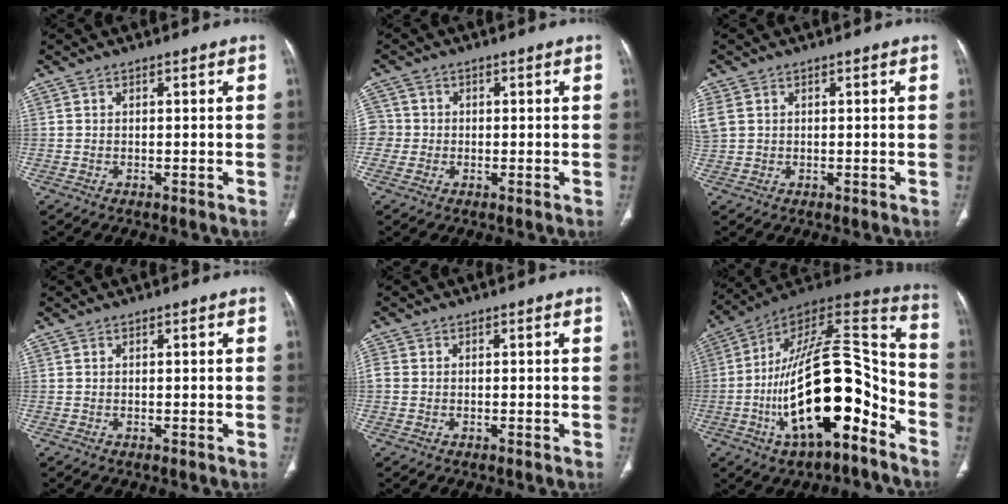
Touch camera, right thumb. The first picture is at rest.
{"total": 4.0, "force": [-0.5, 3.9, 0.8], "torque": [-0.005, 0.010, -0.013]}
{"total": 5.3, "force": [1.2, 4.2, 2.9], "torque": [-0.099, 0.014, 0.037]}
{"total": 0.0}
{"total": 1.7, "force": [-0.2, 1.4, 0.8], "torque": [-0.022, 0.000, -0.005]}
{"total": 26.7, "force": [-10.1, 11.1, 22.2], "torque": [-0.370, 0.071, -0.156]}